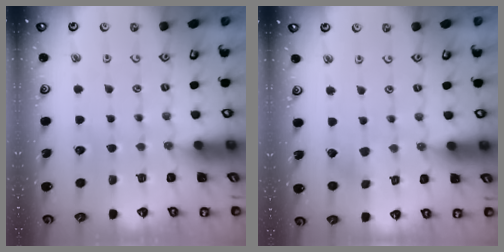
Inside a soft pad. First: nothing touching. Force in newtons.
{"total": 2.7, "press": 2.7, "slide": 0.3}